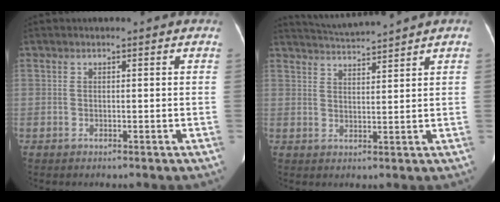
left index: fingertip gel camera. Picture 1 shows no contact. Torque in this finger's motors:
{"motor_torque": [0.05, -0.47, -0.06, 0.03]}